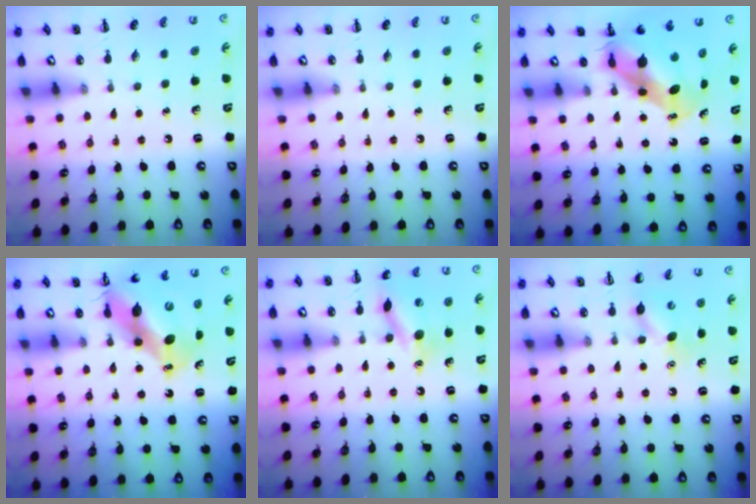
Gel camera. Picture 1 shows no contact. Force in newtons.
{"total": 0.0}
{"total": 6.9, "press": 6.6, "slide": 2.0}
{"total": 12.5, "press": 11.9, "slide": 3.8}
{"total": 12.8, "press": 12.6, "slide": 1.7}
{"total": 6.3, "press": 6.1, "slide": 1.6}